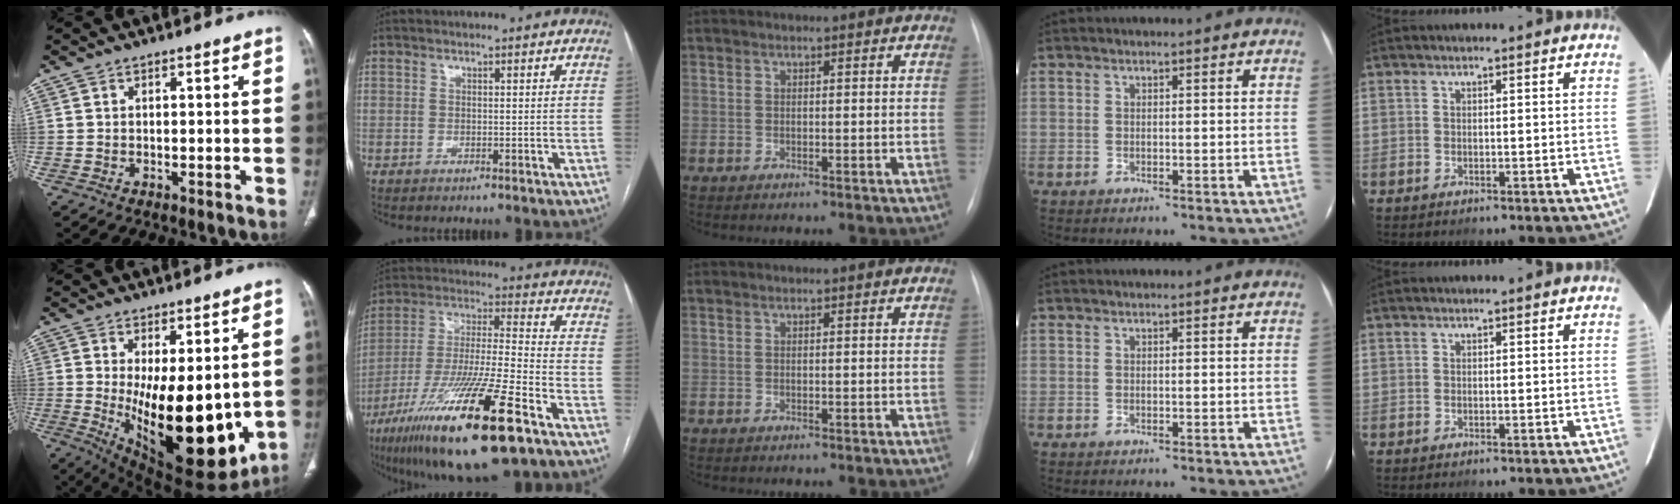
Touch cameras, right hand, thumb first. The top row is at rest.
{"thumb": {"total": 21.4, "force": [-1.4, 9.0, 19.4], "torque": [-0.272, -0.045, 0.012]}, "index": {"total": 24.1, "force": [-13.8, 2.4, 19.7], "torque": [-0.358, -0.047, -0.241]}}